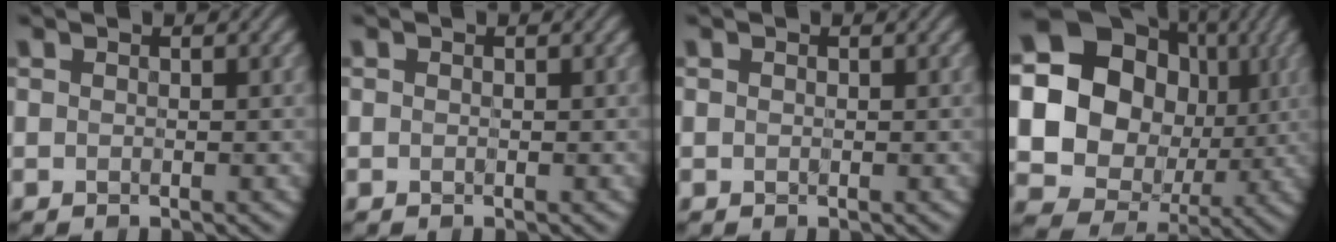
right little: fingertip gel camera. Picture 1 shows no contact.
{"total": 0.0}
{"total": 0.0}
{"total": 21.8, "force": [2.3, 19.6, 9.1], "torque": [-0.199, 0.030, 0.008]}